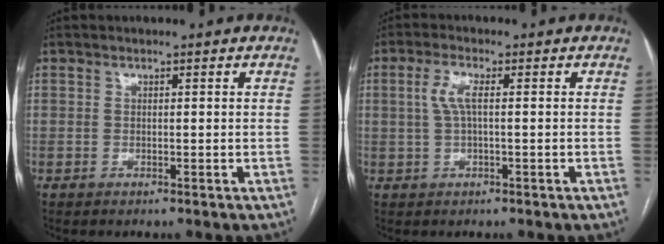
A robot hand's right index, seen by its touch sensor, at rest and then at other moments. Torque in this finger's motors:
{"motor_torque": [0.48, 0.18, 0.36, 0.11]}